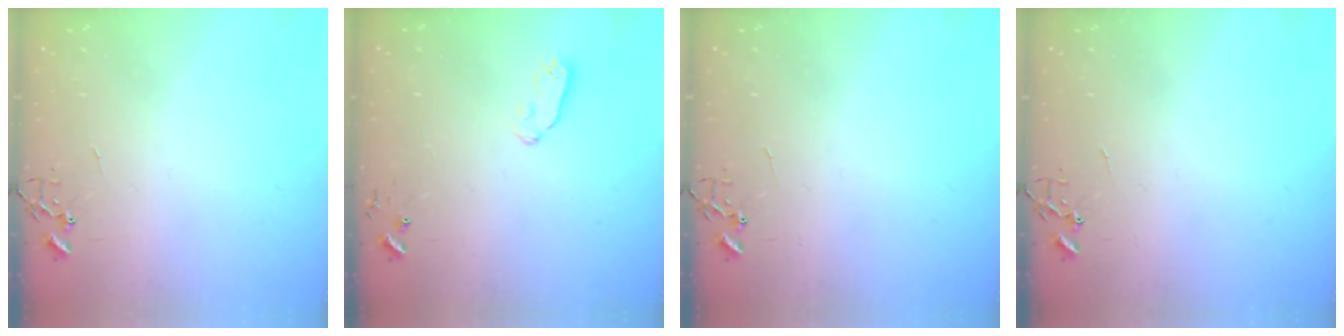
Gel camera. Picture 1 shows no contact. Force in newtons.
{"total": 5.6, "press": 5.6, "slide": 0.3}
{"total": 0.0}
{"total": 0.0}